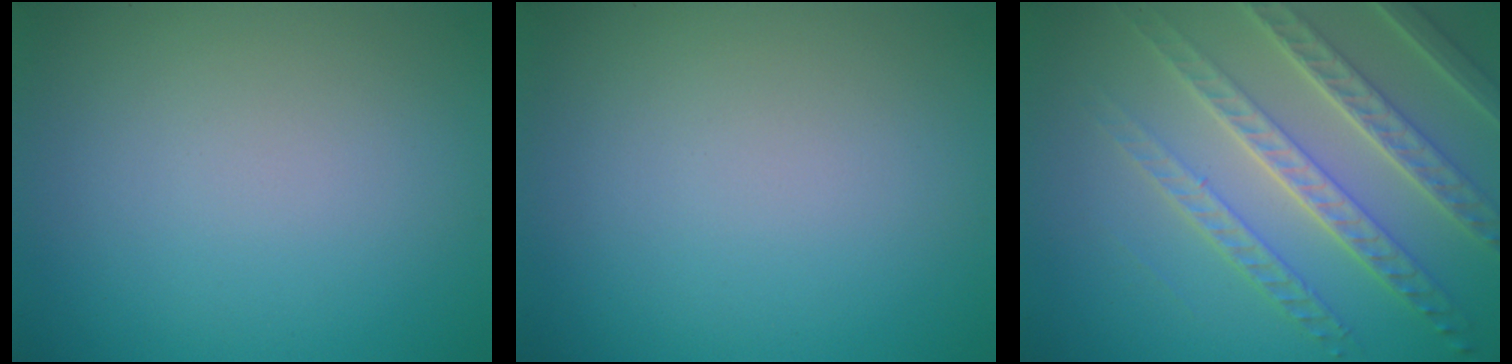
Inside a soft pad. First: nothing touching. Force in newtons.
{"total": 0.0}
{"total": 6.7, "press": 5.4, "slide": 4.0}